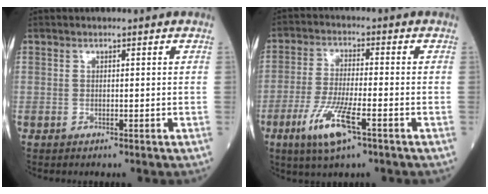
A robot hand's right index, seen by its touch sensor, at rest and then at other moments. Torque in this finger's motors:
{"motor_torque": [0.28, -0.15, 0.19, 0.05]}